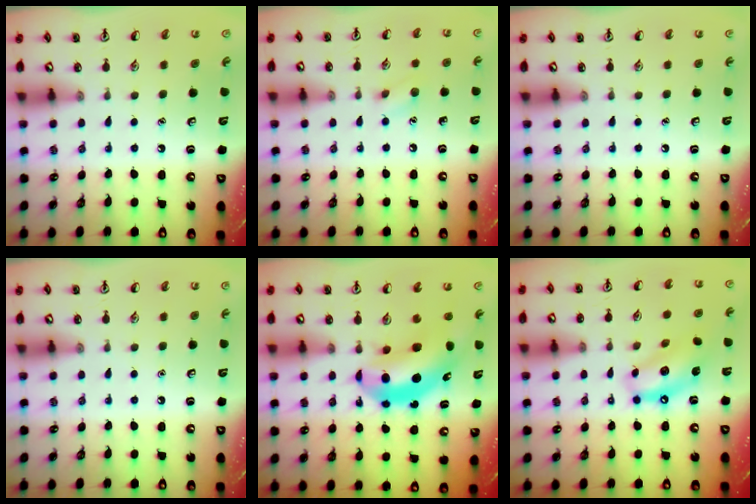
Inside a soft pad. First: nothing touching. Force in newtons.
{"total": 6.6, "press": 6.3, "slide": 1.8}
{"total": 0.0}
{"total": 0.0}
{"total": 10.9, "press": 10.4, "slide": 3.1}
{"total": 11.7, "press": 11.2, "slide": 3.5}